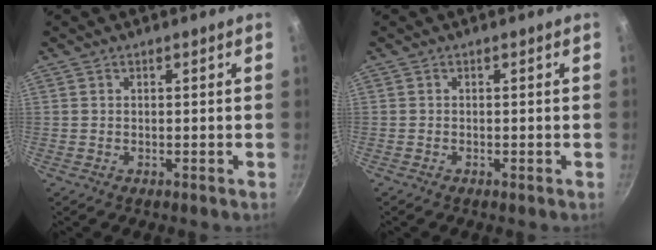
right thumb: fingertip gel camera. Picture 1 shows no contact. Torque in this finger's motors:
{"motor_torque": [-0.58, -0.40, -0.13, 0.30, 0.03]}